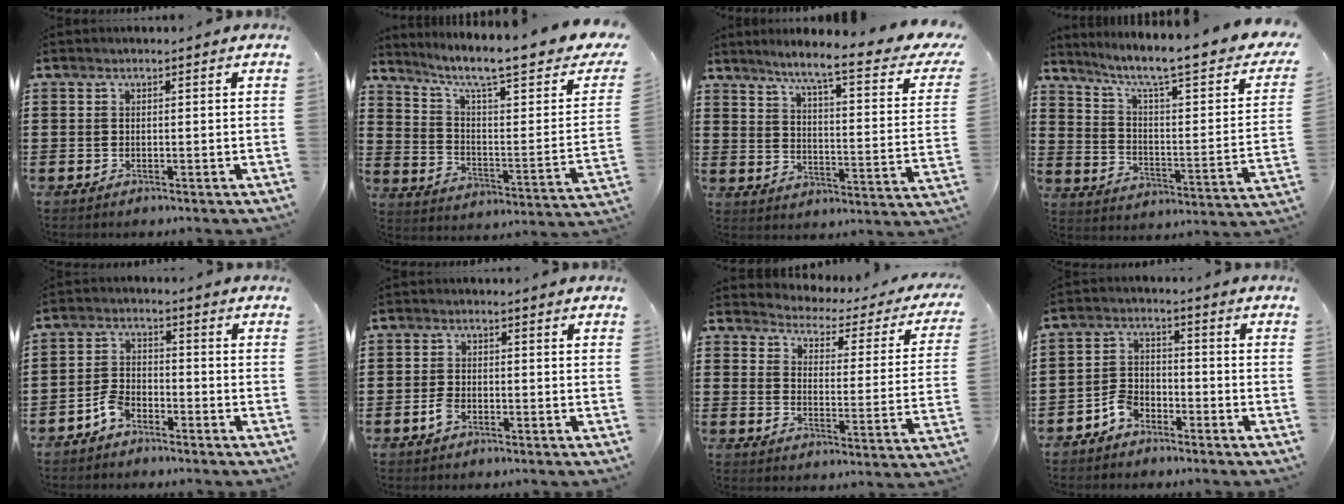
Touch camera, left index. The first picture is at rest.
{"total": 8.8, "force": [6.6, 1.3, 5.7], "torque": [-0.113, -0.050, 0.100]}
{"total": 7.4, "force": [5.3, -0.5, 5.2], "torque": [-0.105, -0.046, 0.074]}
{"total": 7.3, "force": [5.1, 0.8, 5.2], "torque": [-0.113, -0.039, 0.074]}
{"total": 3.7, "force": [-3.0, 1.7, 1.5], "torque": [-0.037, 0.008, -0.059]}
{"total": 2.4, "force": [-1.1, 1.3, 1.7], "torque": [-0.048, -0.003, -0.024]}
{"total": 2.2, "force": [2.2, 0.5, 0.1], "torque": [-0.024, -0.024, 0.027]}
{"total": 4.0, "force": [-3.3, 1.9, 1.2], "torque": [-0.030, 0.010, -0.066]}